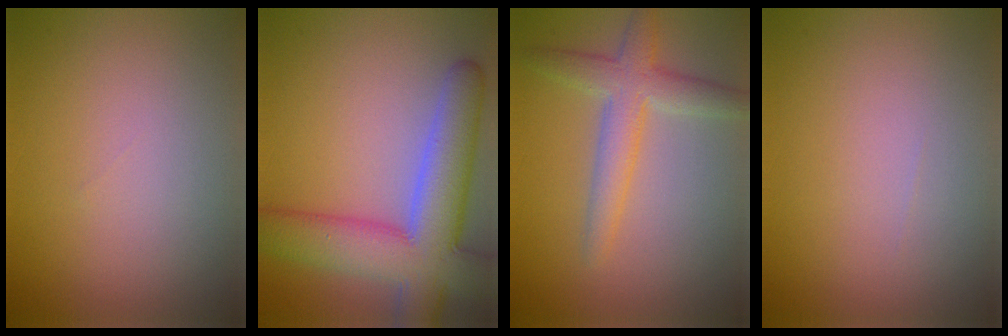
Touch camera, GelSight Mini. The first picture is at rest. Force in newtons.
{"total": 9.7, "press": 9.7, "slide": 0.6}
{"total": 3.9, "press": 3.9, "slide": 0.3}
{"total": 0.0}